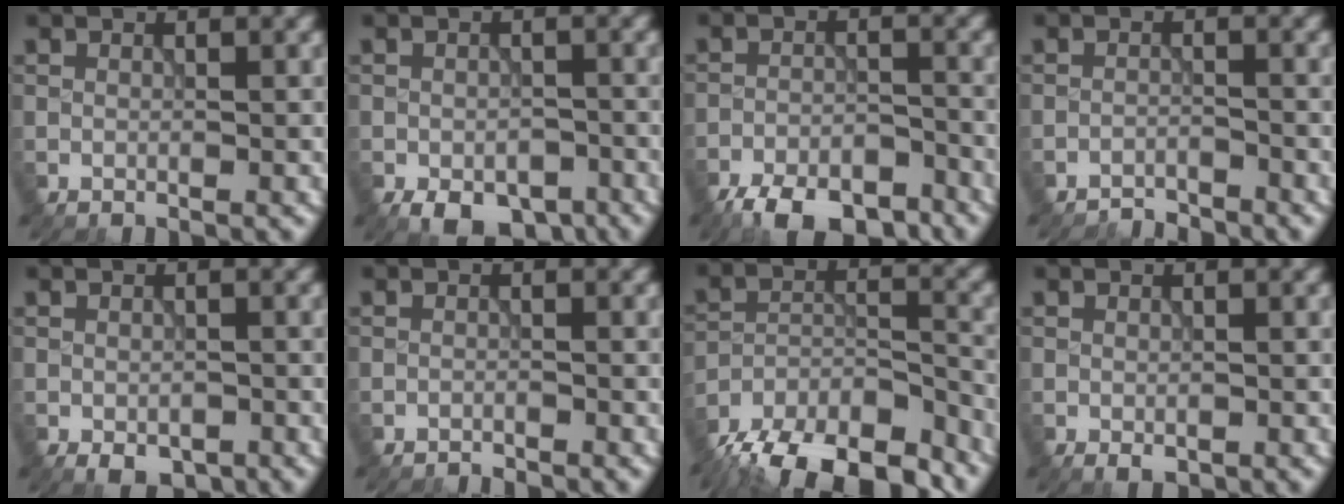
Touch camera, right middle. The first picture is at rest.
{"total": 4.7, "force": [-3.0, 2.5, 2.6], "torque": [-0.033, -0.011, -0.042]}
{"total": 7.4, "force": [-6.2, 2.5, 3.2], "torque": [-0.046, -0.011, -0.103]}
{"total": 2.1, "force": [-2.1, 0.2, 0.1], "torque": [0.005, 0.002, -0.041]}
{"total": 2.3, "force": [-1.2, 1.3, 1.4], "torque": [-0.024, -0.009, -0.016]}
{"total": 1.1, "force": [-1.1, 0.1, 0.0], "torque": [0.003, 0.000, -0.023]}
{"total": 14.7, "force": [-12.7, 5.0, 5.4], "torque": [-0.085, -0.008, -0.177]}
{"total": 0.8, "force": [-0.4, 0.4, 0.6], "torque": [-0.009, -0.003, -0.005]}